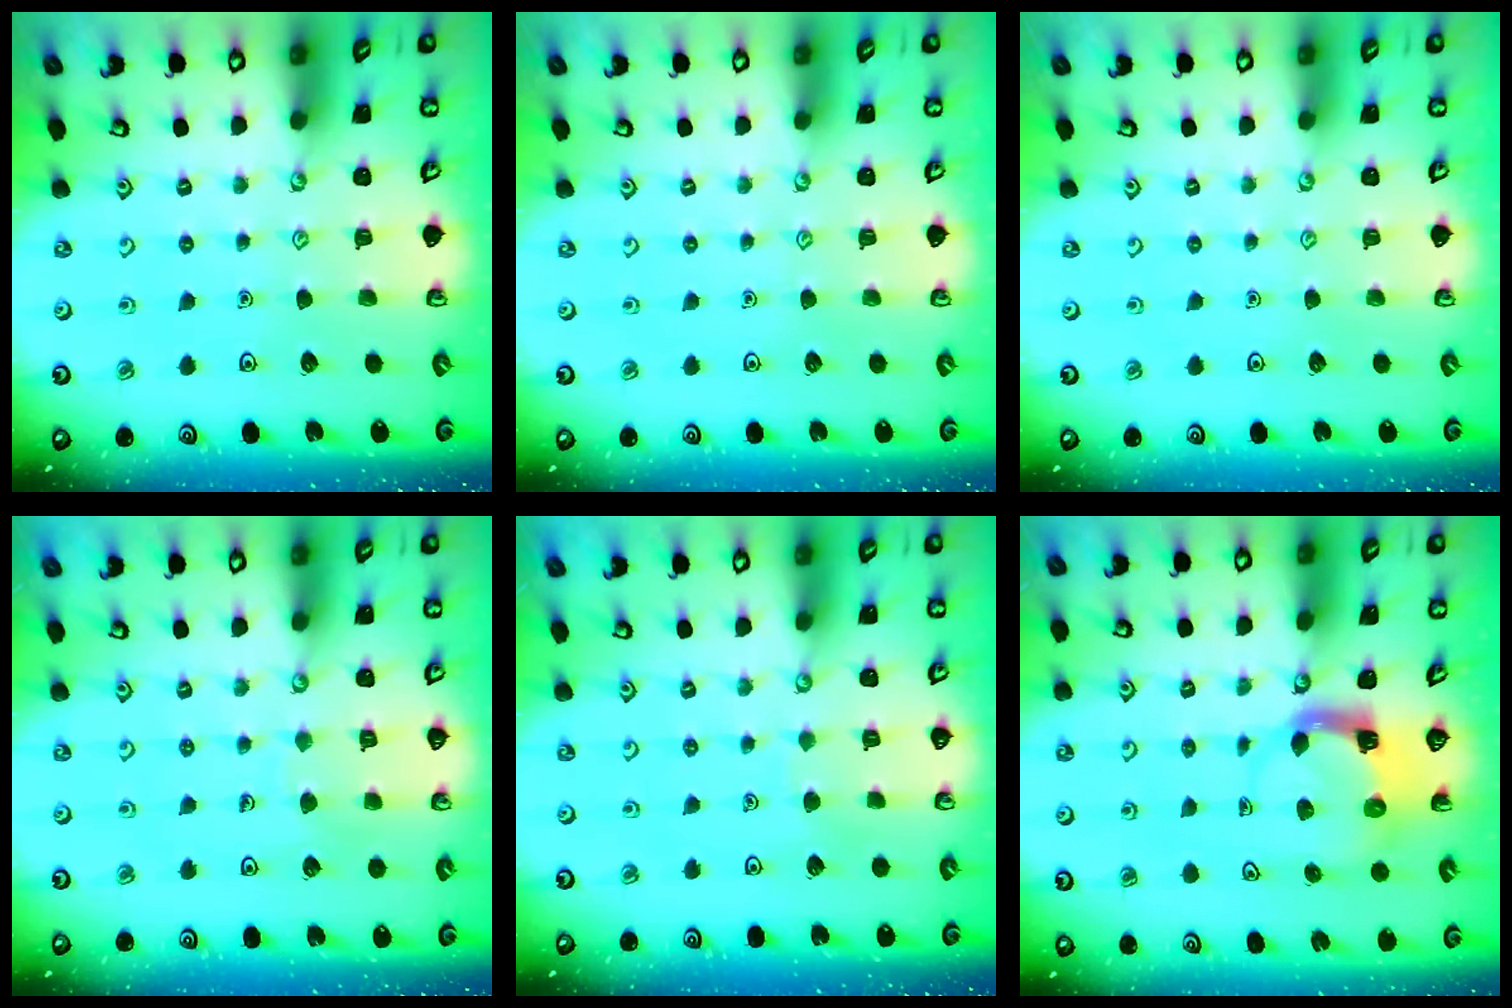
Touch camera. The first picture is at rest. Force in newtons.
{"total": 0.0}
{"total": 0.0}
{"total": 5.2, "press": 5.2, "slide": 0.3}
{"total": 3.0, "press": 3.0, "slide": 0.2}
{"total": 3.9, "press": 3.9, "slide": 0.6}